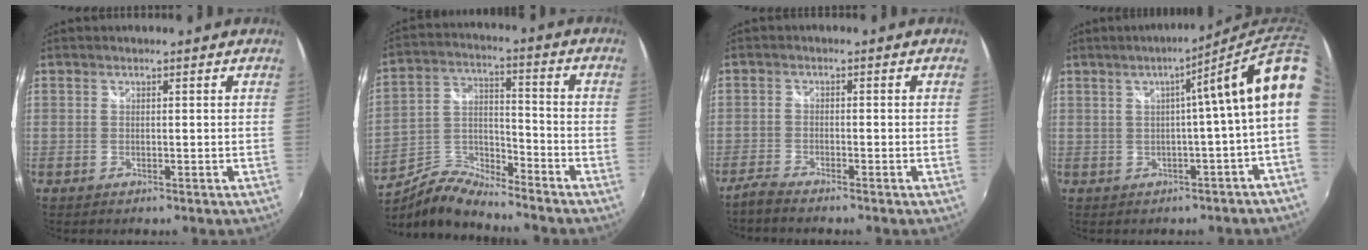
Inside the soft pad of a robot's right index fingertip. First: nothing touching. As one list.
[{"total": 8.6, "force": [-7.2, 2.4, 4.0], "torque": [-0.085, 0.015, -0.147]}, {"total": 2.9, "force": [-2.7, 0.0, 1.0], "torque": [-0.036, -0.007, -0.057]}, {"total": 8.6, "force": [5.3, -1.1, 6.6], "torque": [-0.082, 0.011, 0.064]}]